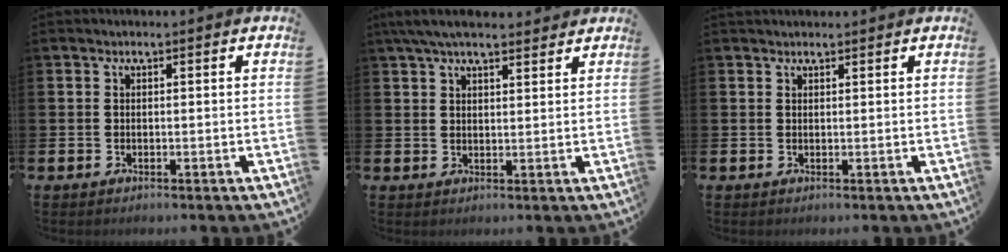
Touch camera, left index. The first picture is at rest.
{"total": 5.2, "force": [4.7, 1.3, 2.0], "torque": [-0.046, -0.011, 0.086]}
{"total": 0.9, "force": [0.9, 0.2, 0.1], "torque": [0.009, -0.001, 0.014]}